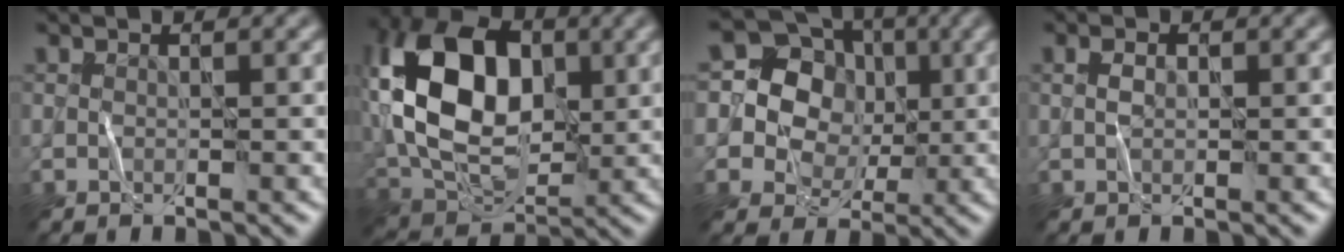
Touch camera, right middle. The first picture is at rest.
{"total": 13.7, "force": [1.3, 9.0, 10.3], "torque": [-0.195, 0.019, 0.010]}
{"total": 8.0, "force": [0.7, 7.4, 3.0], "torque": [-0.034, 0.026, -0.009]}
{"total": 1.1, "force": [0.1, 0.8, 0.7], "torque": [-0.017, 0.002, 0.002]}